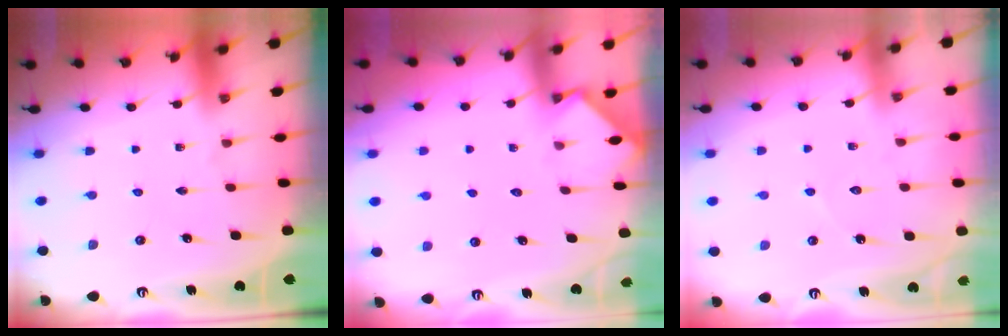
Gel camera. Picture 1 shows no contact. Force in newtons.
{"total": 2.6, "press": 2.6, "slide": 0.4}
{"total": 4.4, "press": 4.4, "slide": 0.3}